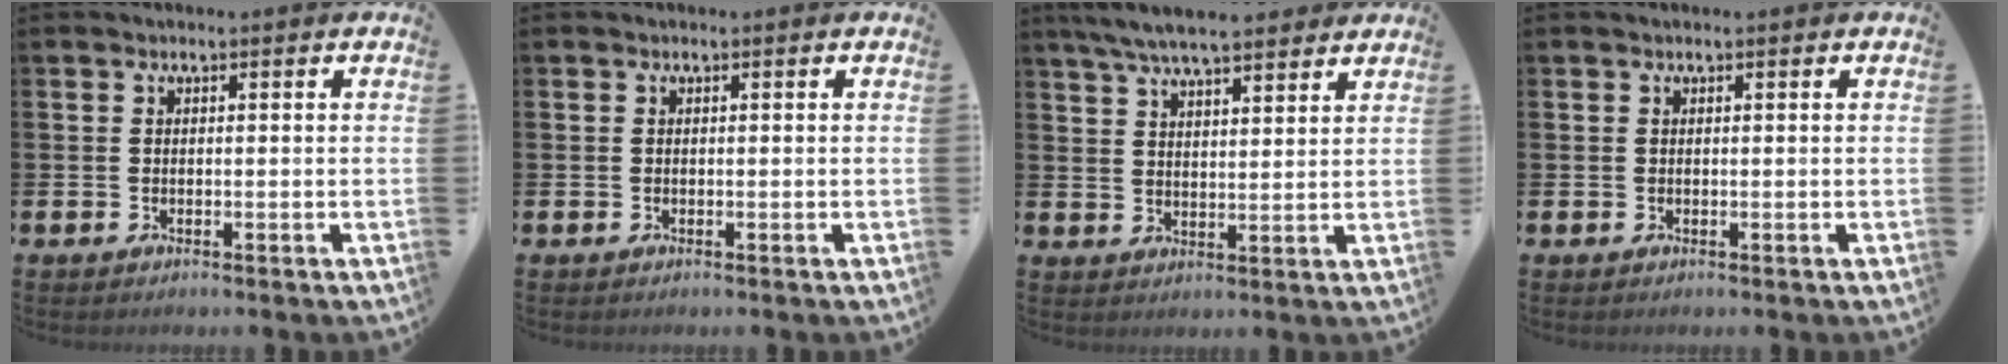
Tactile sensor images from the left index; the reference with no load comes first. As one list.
[{"total": 0.0}, {"total": 6.9, "force": [6.4, 1.1, 2.3], "torque": [-0.058, -0.024, 0.116]}, {"total": 0.0}]